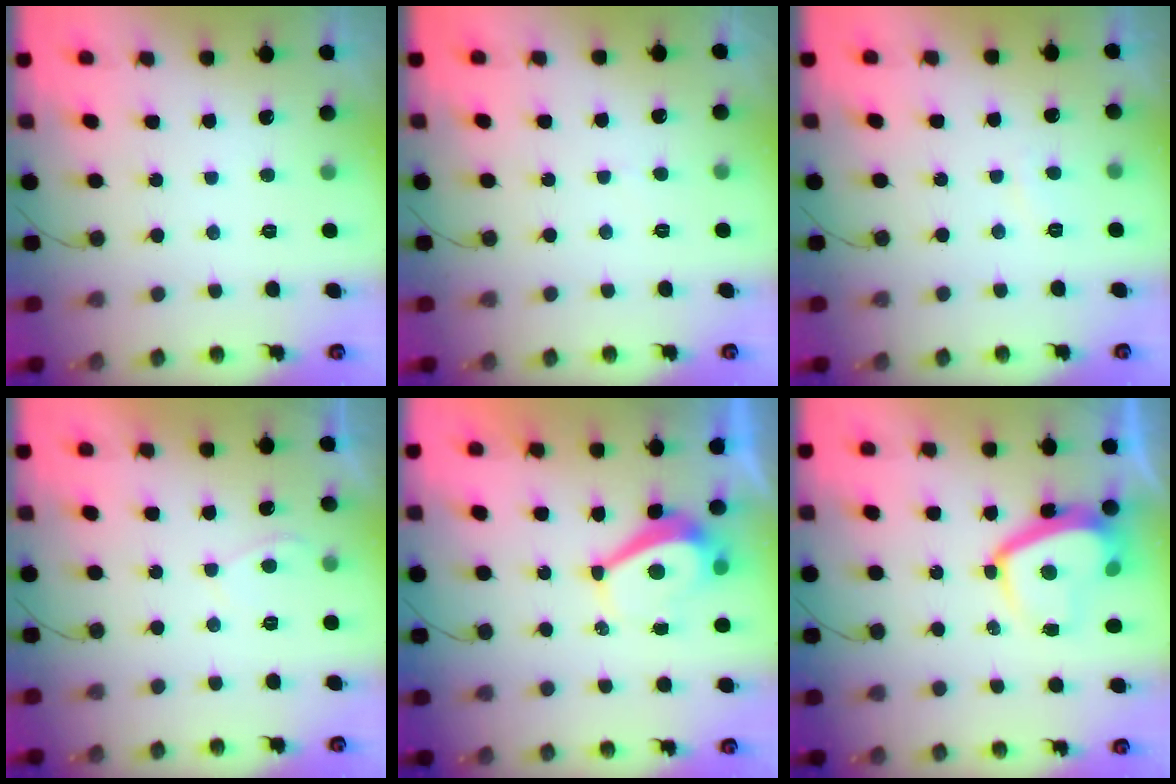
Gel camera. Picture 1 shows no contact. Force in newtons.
{"total": 2.8, "press": 2.8, "slide": 0.3}
{"total": 1.3, "press": 1.2, "slide": 0.5}
{"total": 1.4, "press": 1.2, "slide": 0.6}
{"total": 3.9, "press": 3.9, "slide": 0.5}
{"total": 8.2, "press": 8.1, "slide": 1.3}